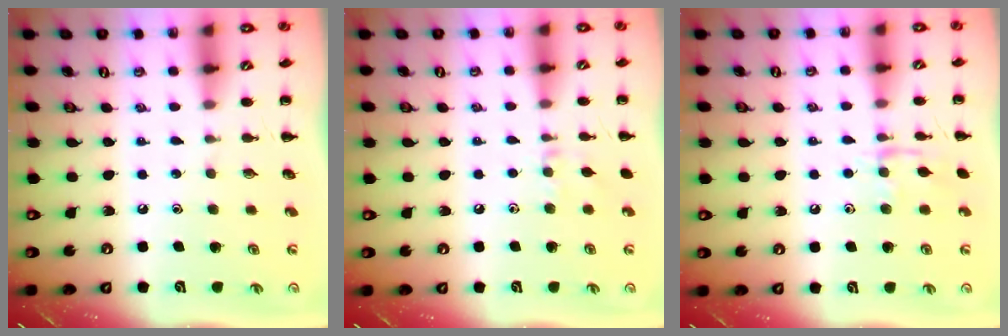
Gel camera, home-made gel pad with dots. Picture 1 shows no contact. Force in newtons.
{"total": 6.3, "press": 6.0, "slide": 1.8}
{"total": 7.7, "press": 7.7, "slide": 0.5}